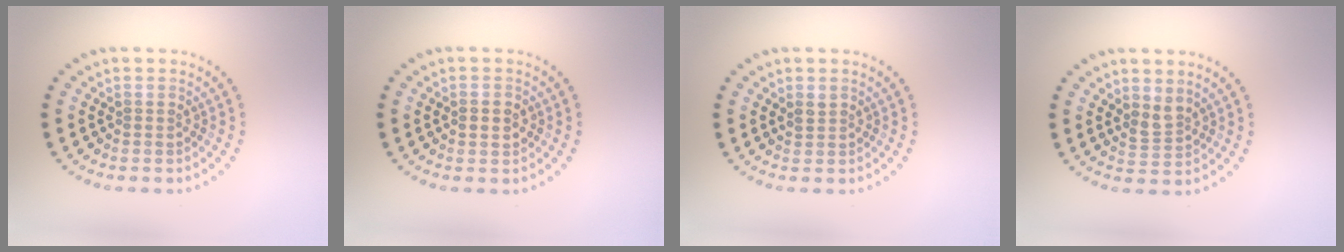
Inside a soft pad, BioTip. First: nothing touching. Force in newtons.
{"total": 2.1, "press": 2.1, "slide": 0.2}
{"total": 0.9, "press": 0.8, "slide": 0.4}
{"total": 1.7, "press": 1.3, "slide": 1.1}